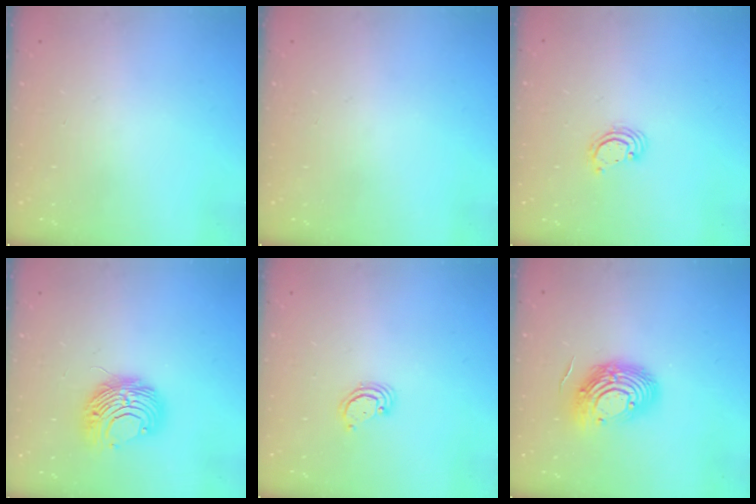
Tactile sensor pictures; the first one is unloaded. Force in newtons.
{"total": 0.0}
{"total": 2.2, "press": 2.2, "slide": 0.2}
{"total": 8.9, "press": 8.9, "slide": 0.1}
{"total": 2.6, "press": 2.6, "slide": 0.2}
{"total": 13.5, "press": 13.5, "slide": 1.3}